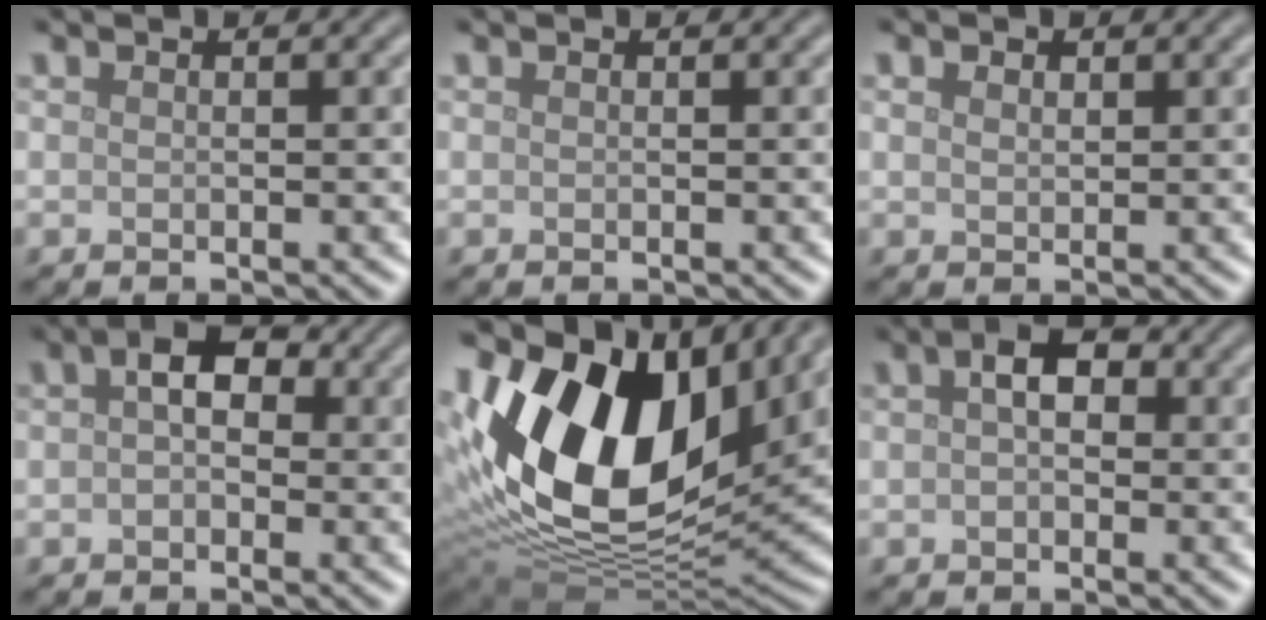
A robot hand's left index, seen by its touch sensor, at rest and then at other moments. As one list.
[{"total": 0.0}, {"total": 1.0, "force": [0.7, 0.6, 0.4], "torque": [-0.007, 0.001, 0.011]}, {"total": 3.6, "force": [0.7, 2.2, 2.8], "torque": [-0.034, 0.011, -0.002]}, {"total": 17.0, "force": [5.8, 10.2, 12.3], "torque": [-0.232, 0.012, 0.099]}, {"total": 3.0, "force": [0.6, 1.8, 2.3], "torque": [-0.033, 0.010, 0.000]}]